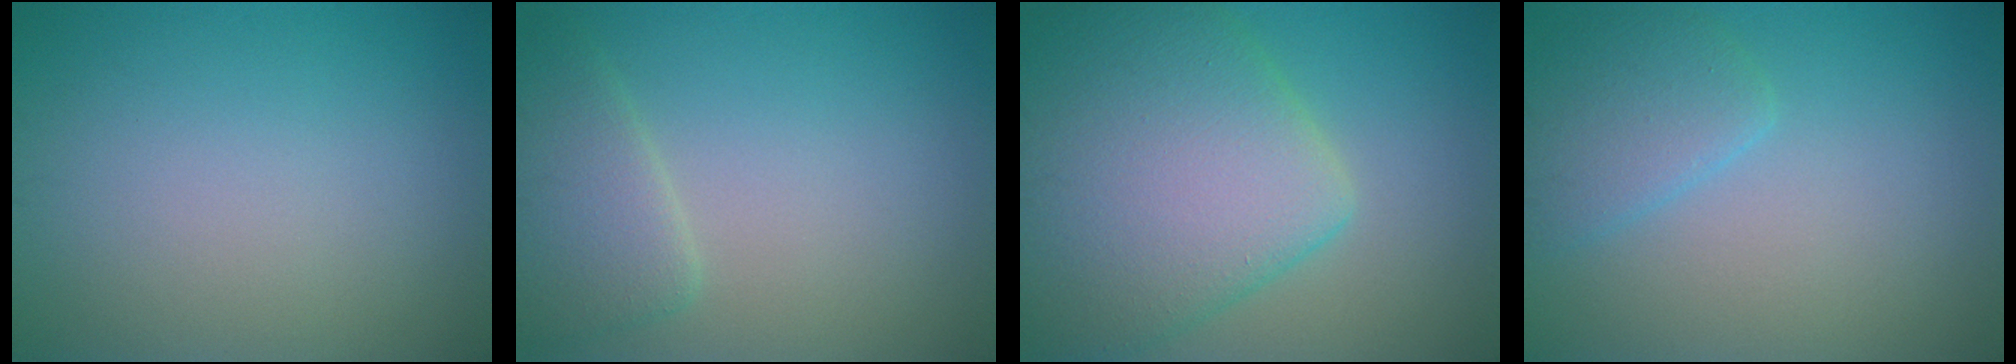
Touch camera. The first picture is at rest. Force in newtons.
{"total": 3.2, "press": 3.2, "slide": 0.3}
{"total": 10.8, "press": 10.8, "slide": 0.6}
{"total": 2.9, "press": 2.9, "slide": 0.1}